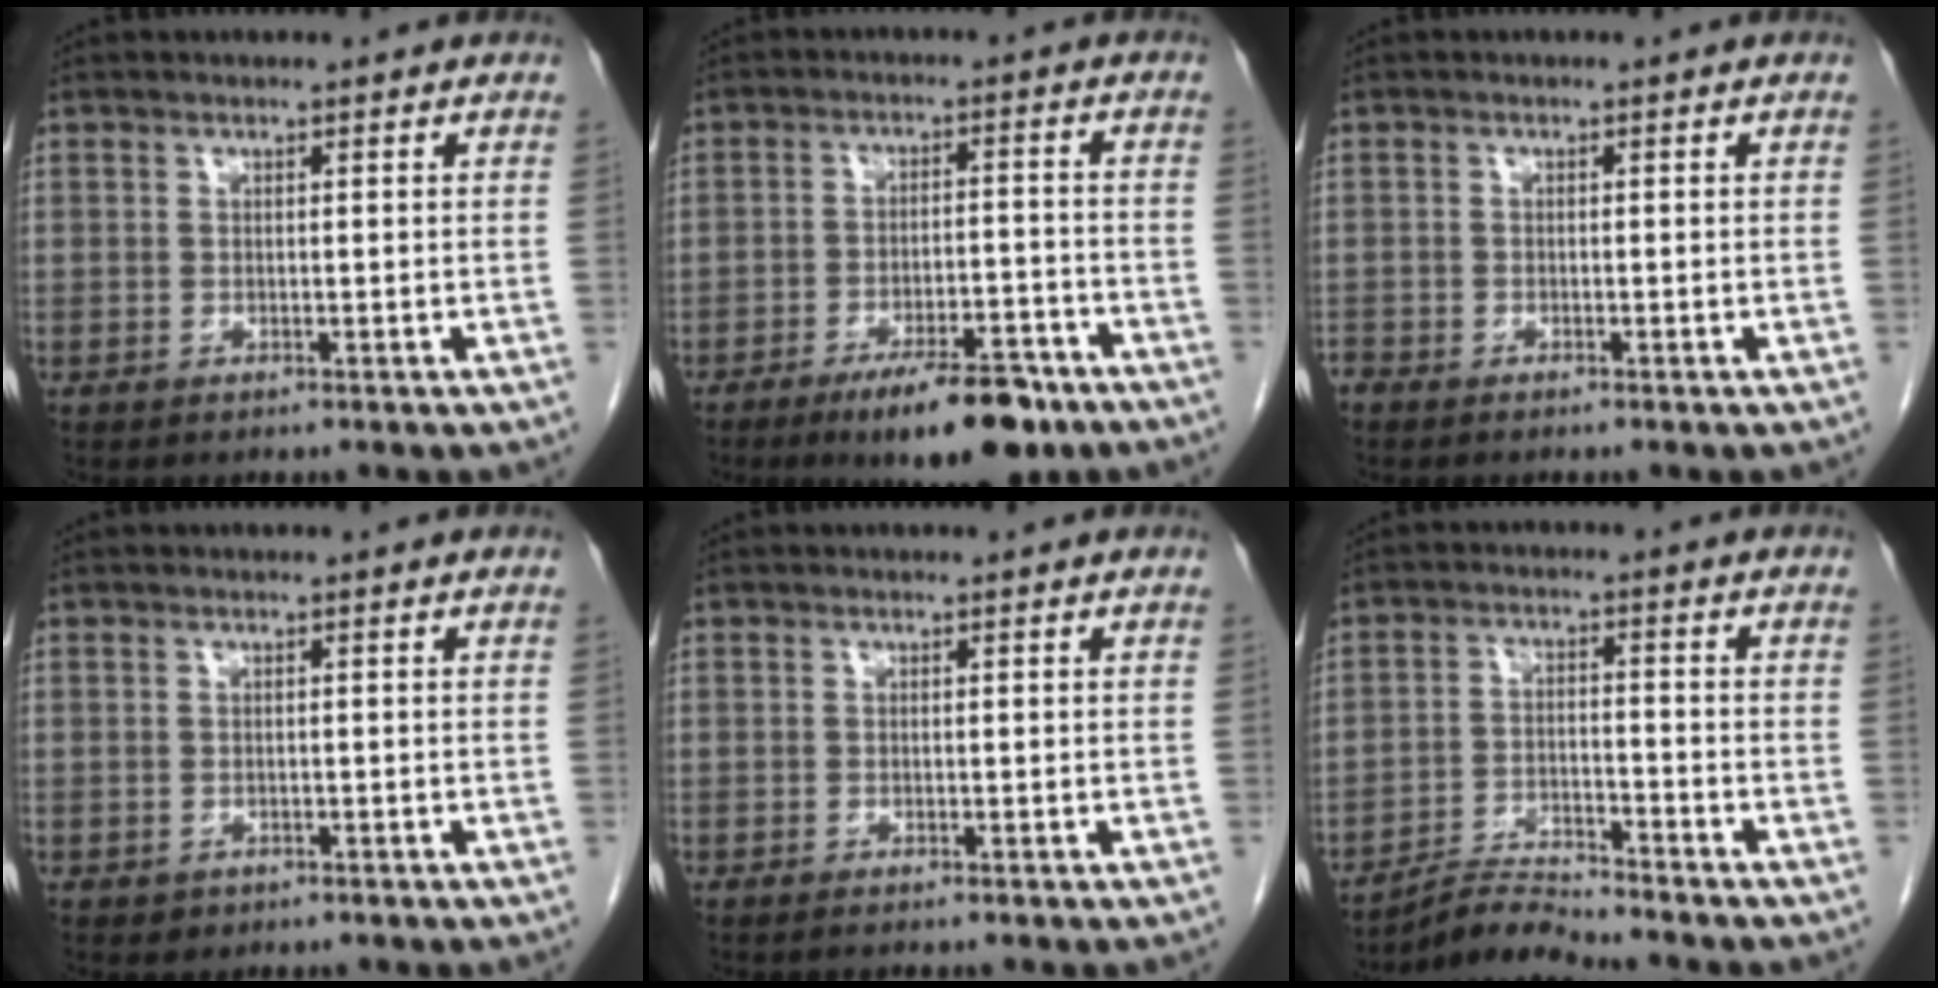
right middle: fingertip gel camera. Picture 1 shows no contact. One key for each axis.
{"total": 11.1, "fx": -7.6, "fy": 3.0, "fz": 7.6, "tx": -0.107, "ty": -0.005, "tz": -0.115}
{"total": 1.1, "fx": -1.1, "fy": 0.3, "fz": 0.1, "tx": -0.006, "ty": -0.001, "tz": -0.020}
{"total": 0.9, "fx": -0.4, "fy": 0.8, "fz": 0.1, "tx": -0.004, "ty": 0.003, "tz": -0.003}
{"total": 0.7, "fx": -0.6, "fy": 0.0, "fz": 0.4, "tx": -0.006, "ty": -0.001, "tz": -0.006}
{"total": 5.0, "fx": -4.9, "fy": -1.0, "fz": -0.1, "tx": -0.002, "ty": -0.010, "tz": -0.089}